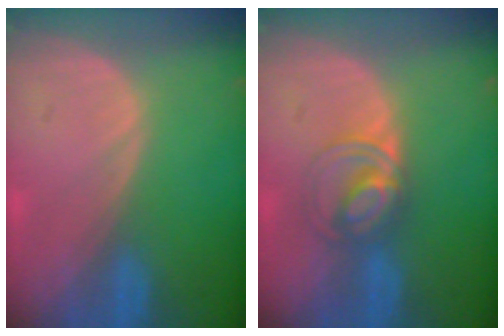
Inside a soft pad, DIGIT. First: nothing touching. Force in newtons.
{"total": 5.0, "press": 5.0, "slide": 0.5}